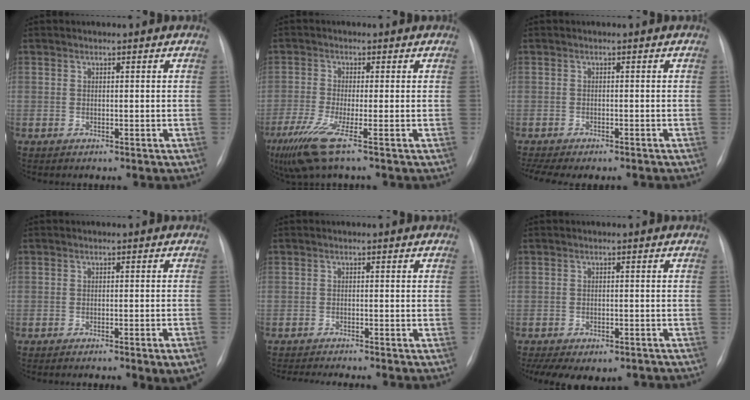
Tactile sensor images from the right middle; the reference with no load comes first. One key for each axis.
{"total": 7.3, "fx": -4.3, "fy": 0.2, "fz": 5.9, "tx": -0.124, "ty": -0.026, "tz": -0.086}
{"total": 7.9, "fx": -6.7, "fy": 2.0, "fz": 3.7, "tx": -0.055, "ty": 0.007, "tz": -0.093}
{"total": 5.3, "fx": -3.5, "fy": 0.2, "fz": 3.9, "tx": -0.035, "ty": -0.003, "tz": -0.045}
{"total": 6.7, "fx": -6.2, "fy": -0.3, "fz": 2.7, "tx": -0.030, "ty": -0.012, "tz": -0.093}
{"total": 12.3, "fx": -8.9, "fy": 6.0, "fz": 5.9, "tx": -0.116, "ty": 0.004, "tz": -0.110}